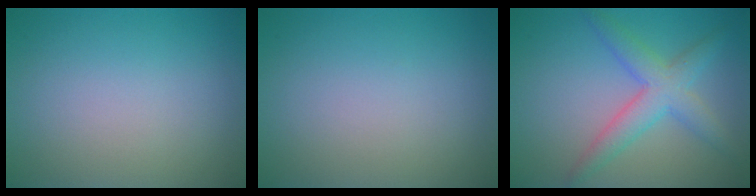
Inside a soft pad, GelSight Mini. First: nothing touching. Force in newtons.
{"total": 0.0}
{"total": 4.3, "press": 4.3, "slide": 0.1}